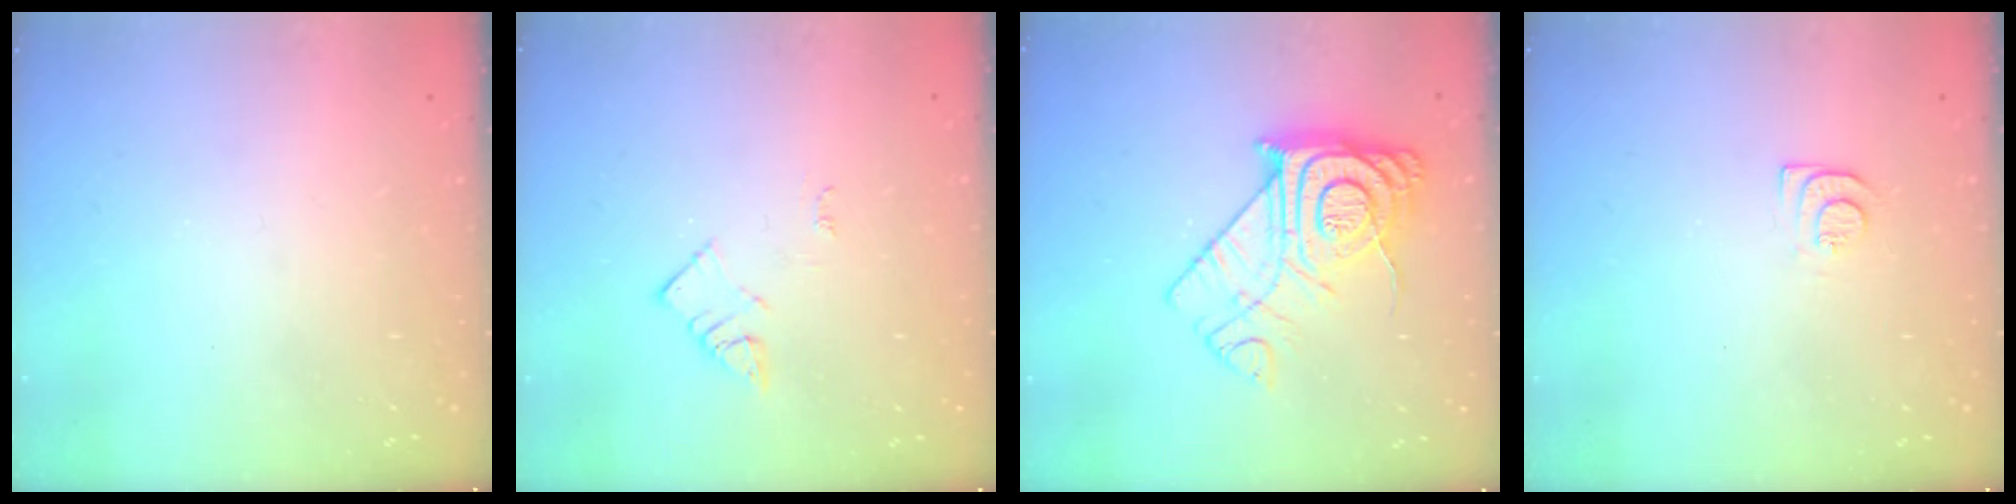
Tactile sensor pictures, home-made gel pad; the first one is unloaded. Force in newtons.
{"total": 2.7, "press": 2.6, "slide": 0.4}
{"total": 16.4, "press": 16.3, "slide": 1.7}
{"total": 6.7, "press": 6.6, "slide": 0.7}